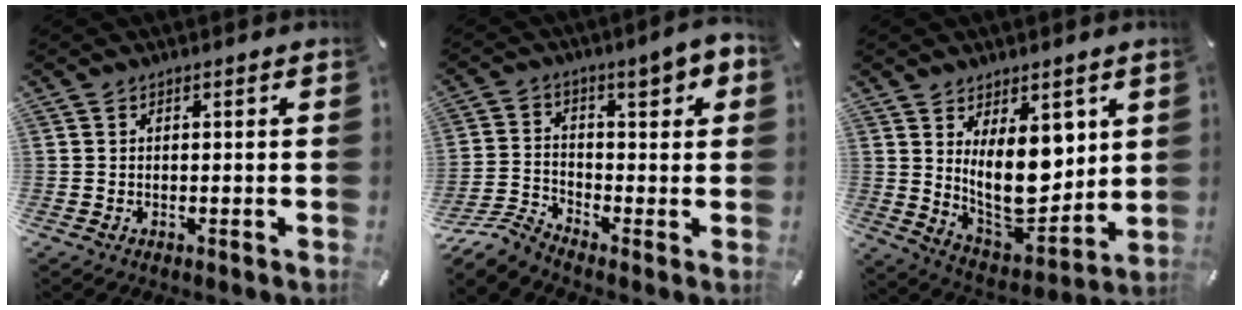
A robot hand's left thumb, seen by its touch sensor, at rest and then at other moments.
{"total": 8.0, "force": [-4.6, 3.4, 5.6], "torque": [-0.108, 0.018, -0.091]}
{"total": 14.5, "force": [4.8, 8.0, 11.0], "torque": [-0.172, -0.052, 0.089]}